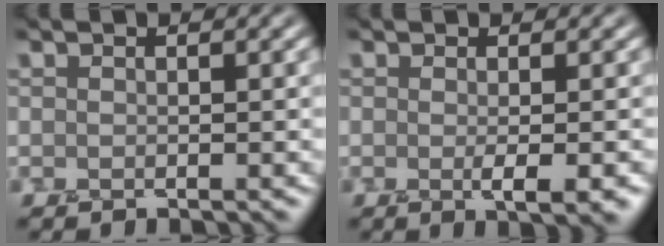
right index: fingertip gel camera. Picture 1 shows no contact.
{"total": 2.6, "force": [-0.4, 0.6, 2.5], "torque": [-0.031, -0.001, -0.006]}